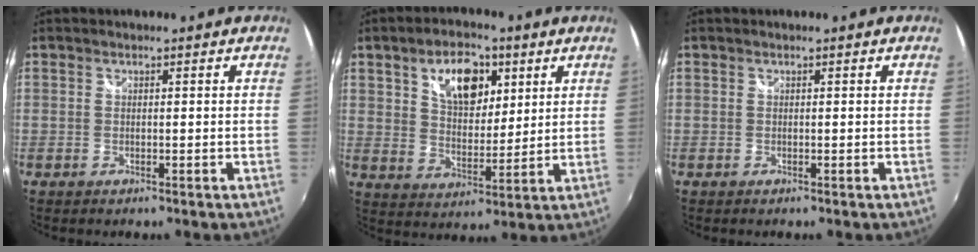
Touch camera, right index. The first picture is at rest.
{"total": 11.5, "force": [5.2, 6.5, 7.9], "torque": [-0.126, 0.017, 0.090]}
{"total": 0.0}